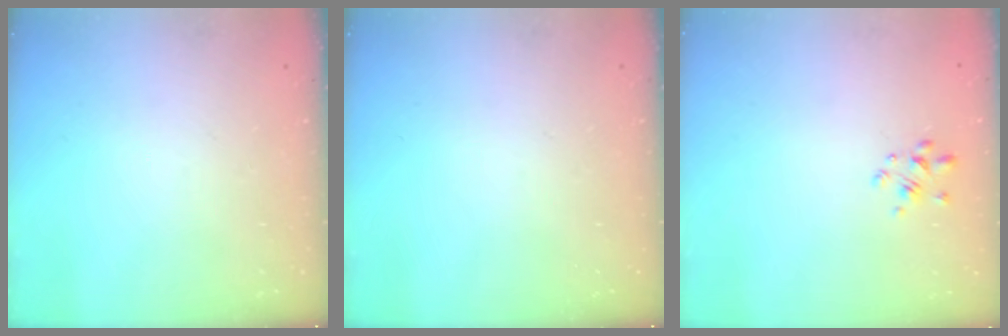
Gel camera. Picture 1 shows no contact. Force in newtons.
{"total": 0.0}
{"total": 2.6, "press": 2.3, "slide": 1.2}